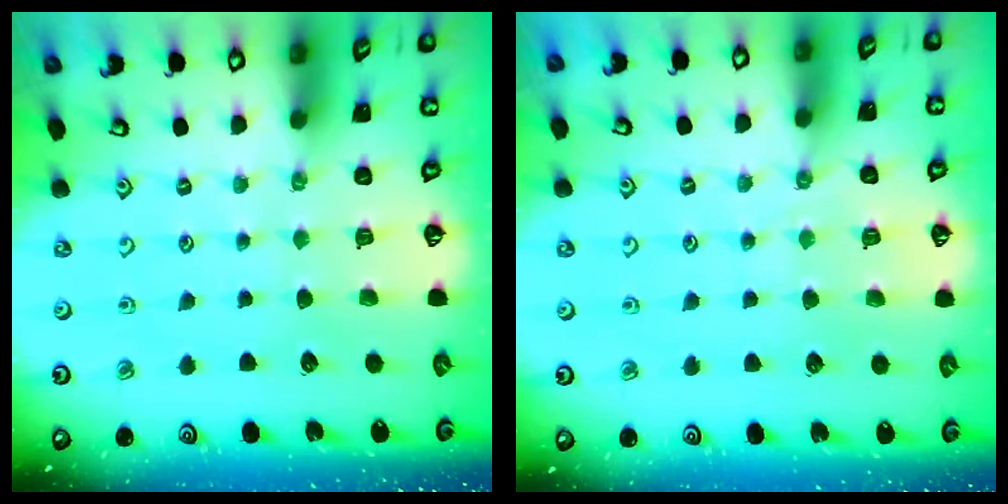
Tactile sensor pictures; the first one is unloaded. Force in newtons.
{"total": 2.8, "press": 2.8, "slide": 0.3}